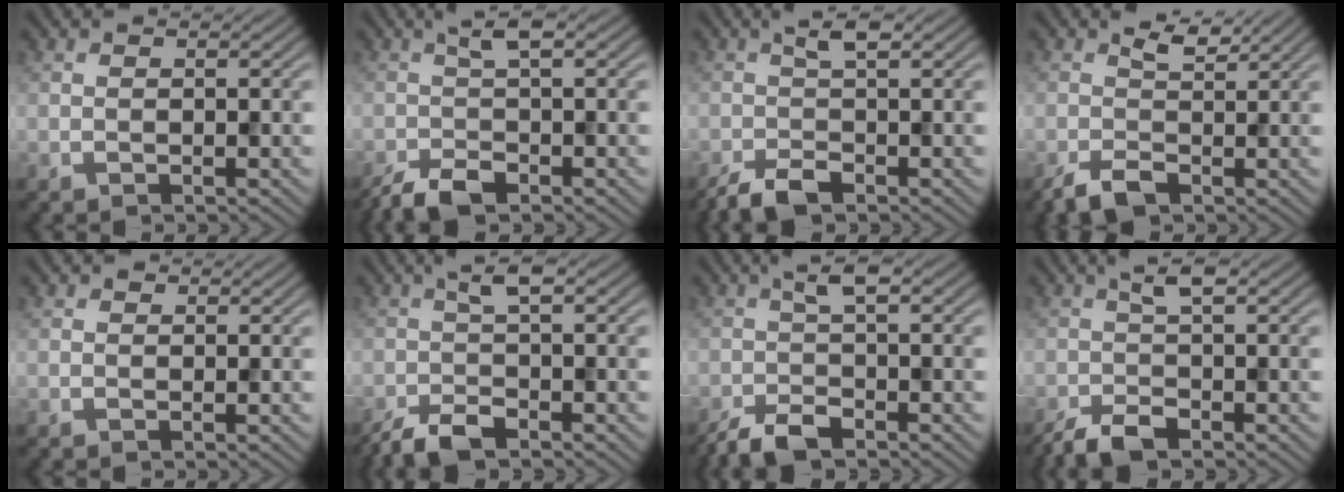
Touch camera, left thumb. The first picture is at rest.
{"total": 4.3, "force": [-2.0, 1.3, 3.5], "torque": [-0.075, -0.002, -0.047]}
{"total": 3.7, "force": [-1.7, 1.2, 3.1], "torque": [-0.065, -0.001, -0.038]}
{"total": 3.3, "force": [-0.5, 1.8, 2.7], "torque": [-0.064, -0.004, -0.010]}
{"total": 0.5, "force": [0.3, 0.4, 0.1], "torque": [0.001, -0.002, 0.005]}
{"total": 4.3, "force": [-2.4, 1.2, 3.4], "torque": [-0.068, -0.002, -0.057]}
{"total": 4.4, "force": [-2.5, 1.2, 3.4], "torque": [-0.068, -0.002, -0.058]}
{"total": 3.9, "force": [-2.1, 1.1, 3.2], "torque": [-0.065, -0.002, -0.049]}